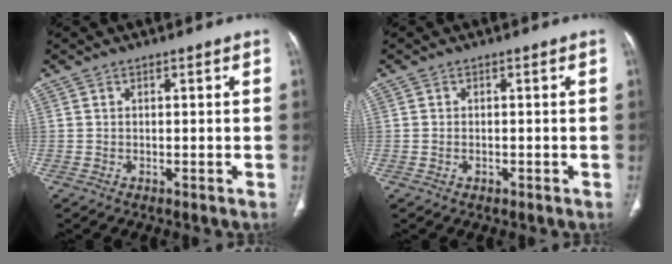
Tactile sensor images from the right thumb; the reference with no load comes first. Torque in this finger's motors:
{"motor_torque": [-0.91, 0.00, -0.45, 0.31, -0.05]}